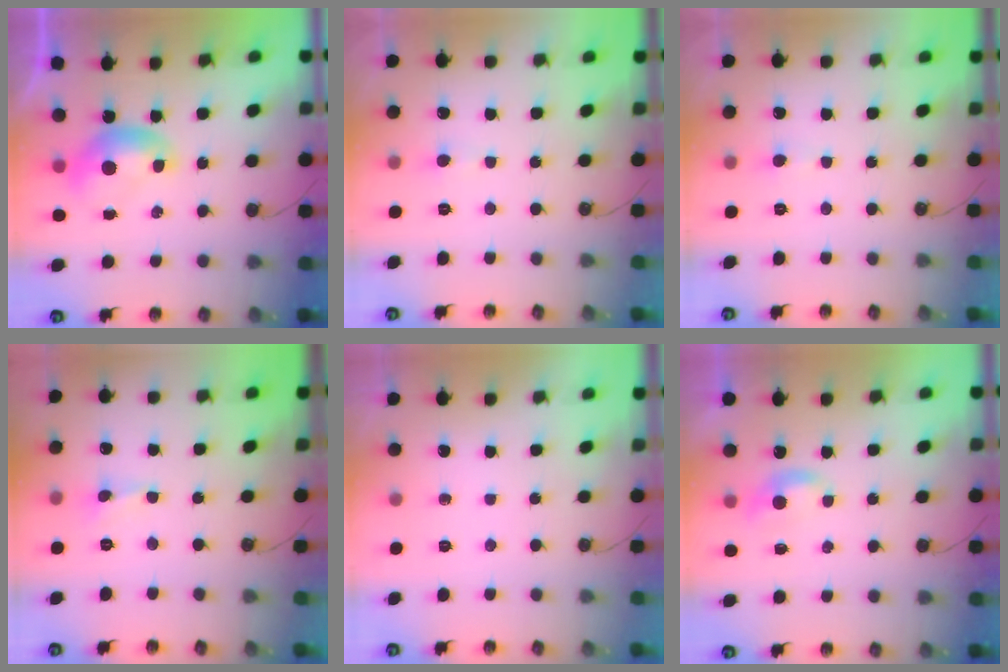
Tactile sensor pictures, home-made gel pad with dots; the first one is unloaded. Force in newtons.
{"total": 0.7, "press": 0.4, "slide": 0.5}
{"total": 0.7, "press": 0.4, "slide": 0.5}
{"total": 0.8, "press": 0.8, "slide": 0.2}
{"total": 0.0}
{"total": 1.2, "press": 1.2, "slide": 0.4}